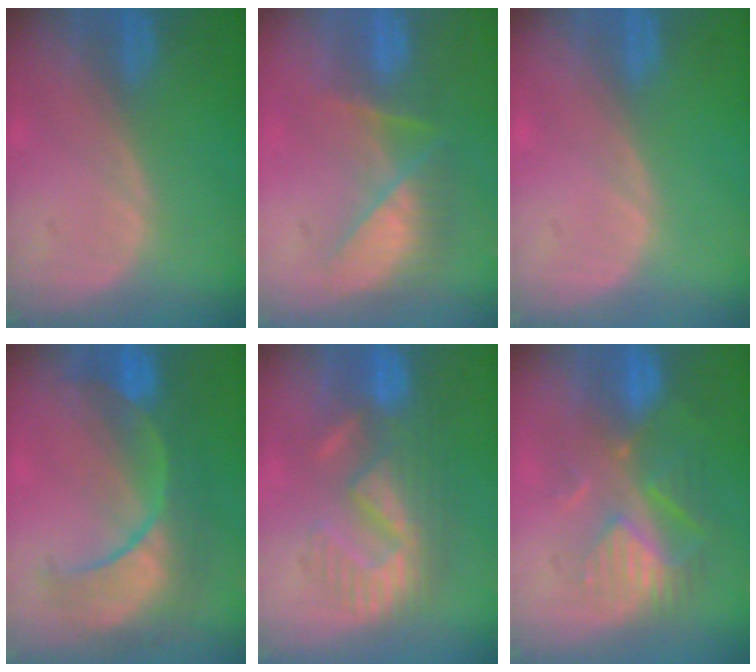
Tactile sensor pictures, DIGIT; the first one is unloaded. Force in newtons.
{"total": 7.8, "press": 7.0, "slide": 3.4}
{"total": 0.0}
{"total": 9.1, "press": 9.1, "slide": 0.7}
{"total": 9.3, "press": 9.0, "slide": 2.6}
{"total": 8.8, "press": 8.0, "slide": 3.8}